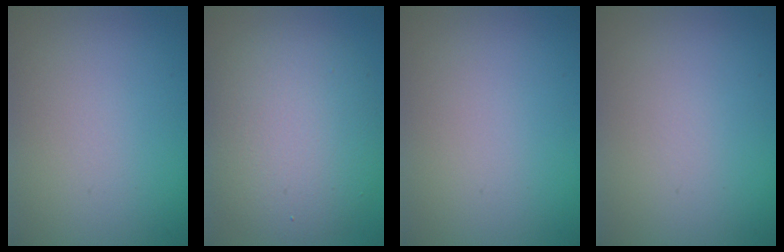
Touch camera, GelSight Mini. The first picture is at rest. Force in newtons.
{"total": 7.8, "press": 7.8, "slide": 0.2}
{"total": 0.0}
{"total": 0.0}